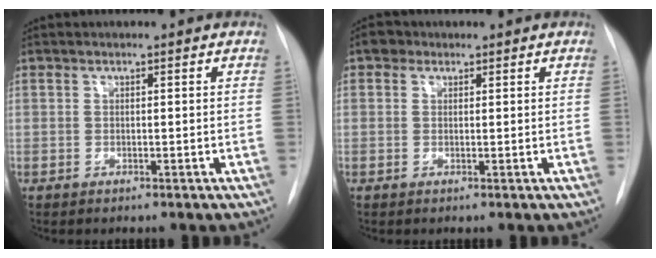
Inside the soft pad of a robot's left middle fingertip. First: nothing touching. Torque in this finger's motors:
{"motor_torque": [0.00, -0.01, 0.00, 0.00]}